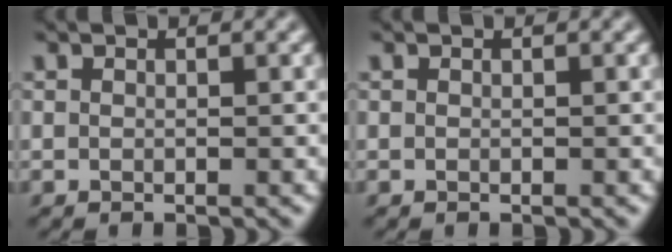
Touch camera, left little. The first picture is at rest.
{"total": 0.0}